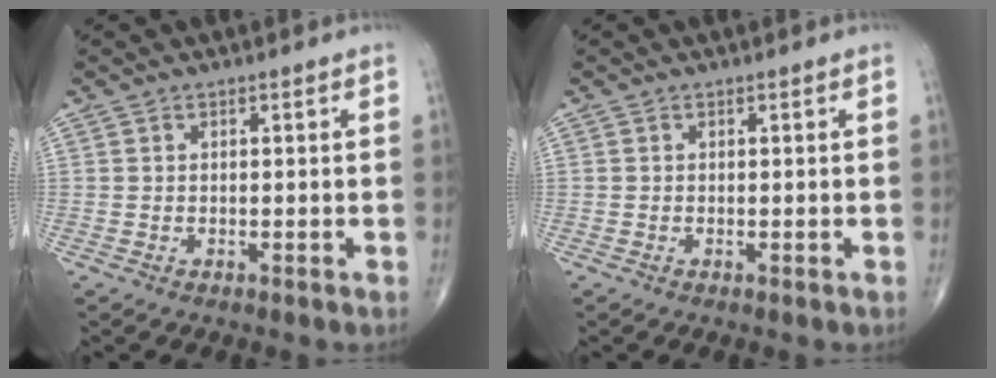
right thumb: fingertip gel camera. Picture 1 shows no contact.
{"total": 0.0}